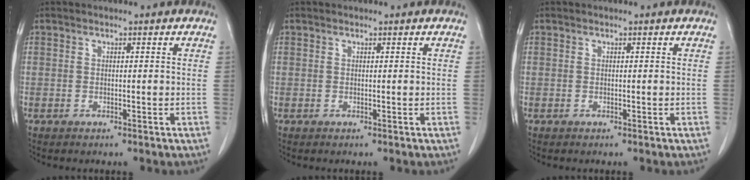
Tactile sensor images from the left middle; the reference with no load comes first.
{"total": 0.0}
{"total": 0.0}